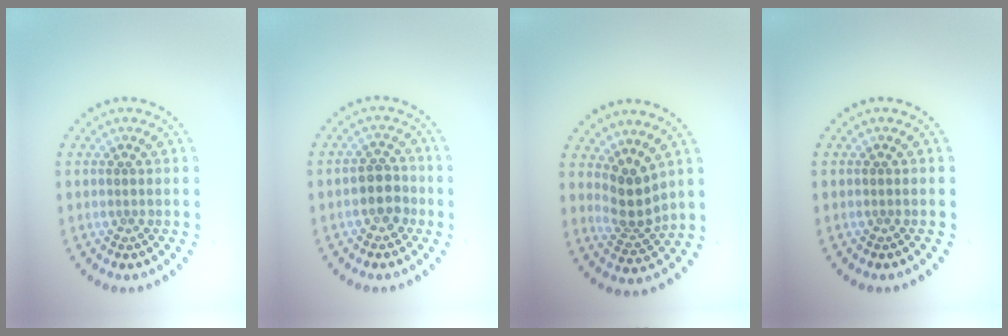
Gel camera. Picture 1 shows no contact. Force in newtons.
{"total": 2.5, "press": 2.3, "slide": 1.0}
{"total": 3.1, "press": 2.4, "slide": 2.0}
{"total": 0.0}